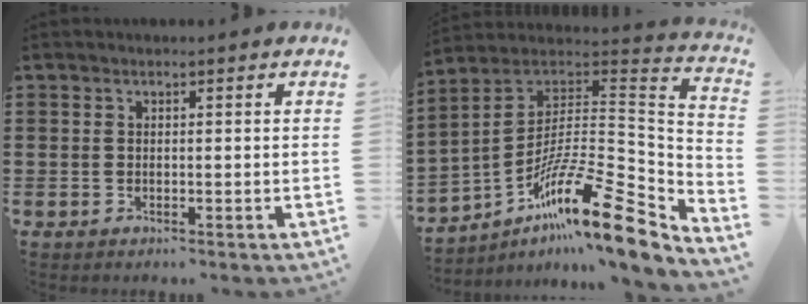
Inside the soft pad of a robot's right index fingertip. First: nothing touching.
{"total": 16.6, "force": [-10.1, 3.4, 12.7], "torque": [-0.203, 0.000, -0.184]}